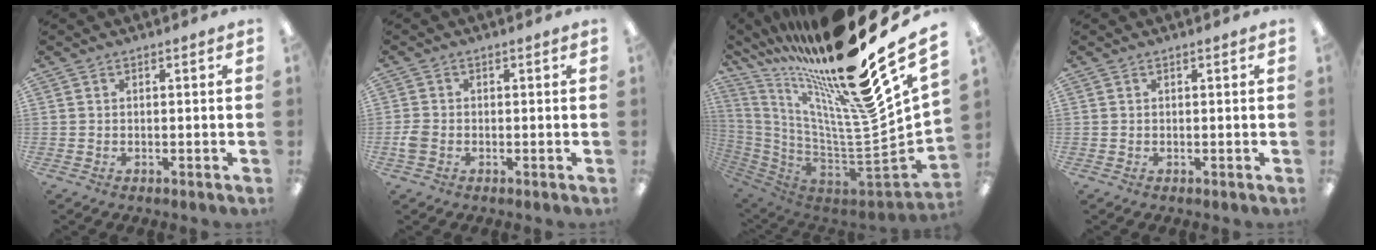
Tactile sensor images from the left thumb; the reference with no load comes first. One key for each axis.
{"total": 2.7, "fx": -0.7, "fy": 2.0, "fz": 1.7, "tx": -0.035, "ty": 0.004, "tz": -0.014}
{"total": 25.0, "fx": 19.1, "fy": 2.7, "fz": 15.8, "tx": -0.200, "ty": -0.196, "tz": 0.315}
{"total": 0.0}